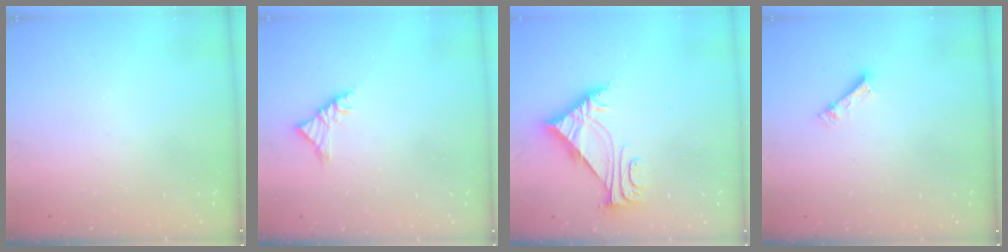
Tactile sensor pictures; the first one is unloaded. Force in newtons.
{"total": 3.5, "press": 3.4, "slide": 1.0}
{"total": 6.6, "press": 6.6, "slide": 0.1}
{"total": 4.6, "press": 4.6, "slide": 0.3}